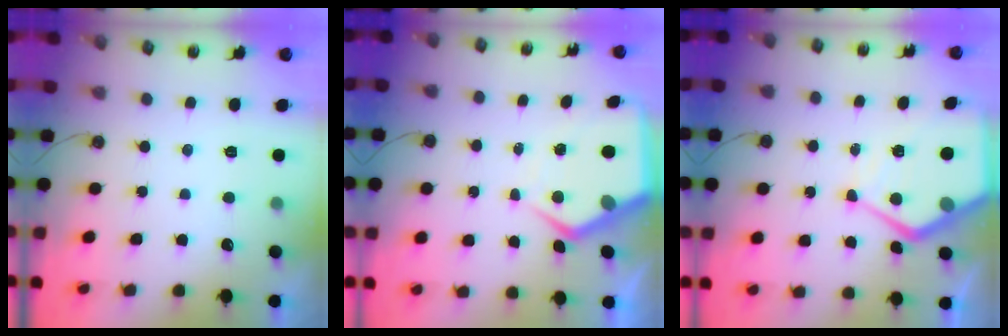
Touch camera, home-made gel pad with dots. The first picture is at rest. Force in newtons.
{"total": 7.7, "press": 7.7, "slide": 0.8}
{"total": 11.0, "press": 11.0, "slide": 0.5}